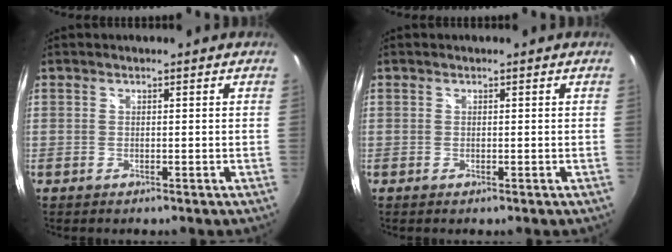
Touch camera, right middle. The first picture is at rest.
{"total": 0.0}